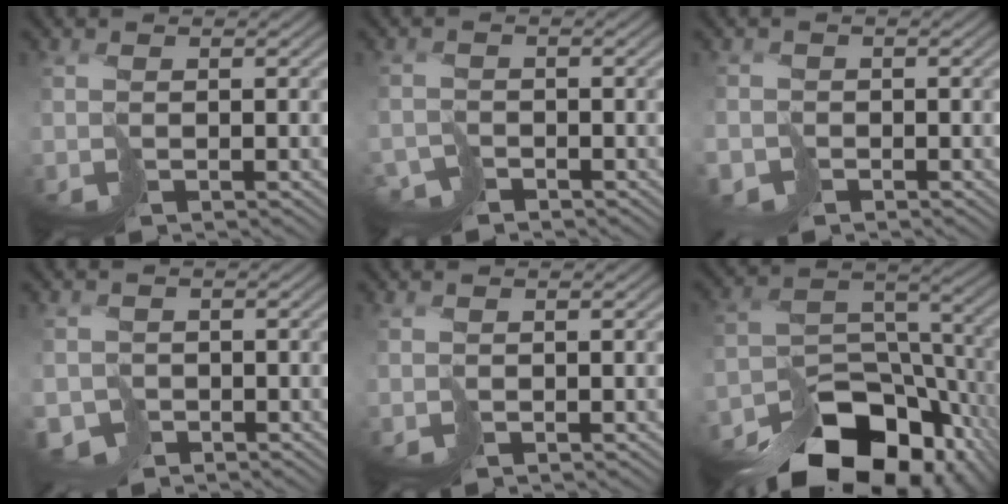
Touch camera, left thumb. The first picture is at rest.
{"total": 2.7, "force": [-2.6, 0.7, -0.4], "torque": [0.020, -0.009, -0.054]}
{"total": 1.9, "force": [-1.5, 0.9, -0.6], "torque": [0.025, -0.006, -0.035]}
{"total": 2.4, "force": [-1.7, 1.7, 0.3], "torque": [0.001, -0.007, -0.033]}
{"total": 0.0}
{"total": 14.2, "force": [-10.6, 6.7, 6.5], "torque": [-0.115, -0.021, -0.152]}